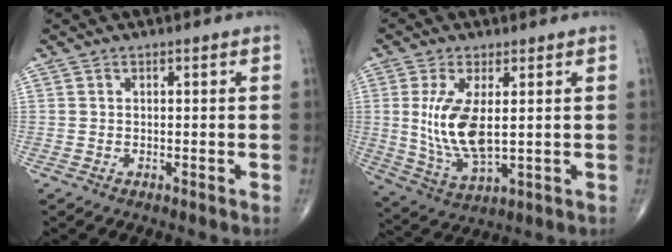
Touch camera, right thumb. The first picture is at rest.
{"total": 11.1, "force": [1.3, 4.6, 10.0], "torque": [-0.207, -0.020, 0.037]}